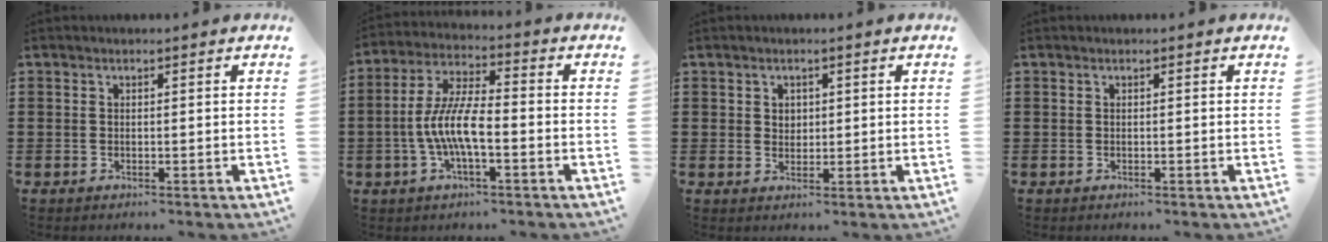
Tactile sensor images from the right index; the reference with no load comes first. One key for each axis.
{"total": 8.4, "fx": -2.2, "fy": 2.6, "fz": 7.7, "tx": -0.179, "ty": -0.011, "tz": -0.049}
{"total": 1.6, "fx": 0.7, "fy": 1.3, "fz": 0.5, "tx": -0.014, "ty": 0.007, "tz": 0.014}
{"total": 0.0}